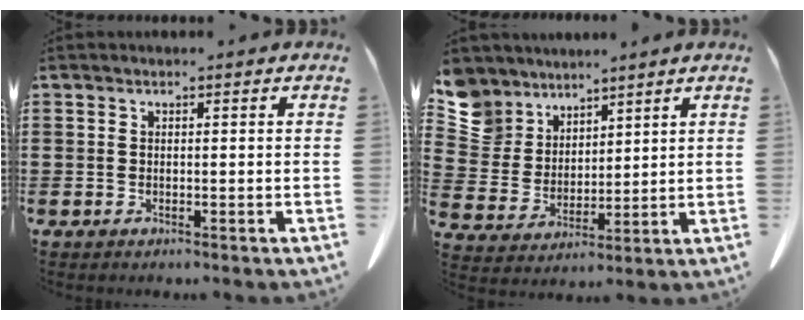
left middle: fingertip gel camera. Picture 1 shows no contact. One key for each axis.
{"total": 7.3, "fx": 6.0, "fy": 4.2, "fz": 0.4, "tx": -0.054, "ty": -0.030, "tz": 0.116}